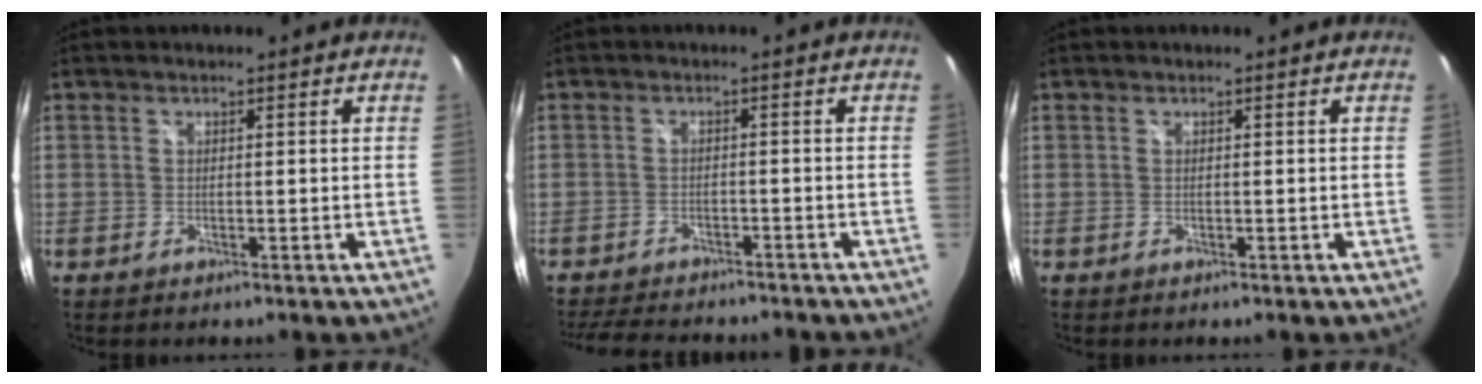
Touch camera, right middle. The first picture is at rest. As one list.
[{"total": 11.0, "force": [-9.8, 2.8, 4.3], "torque": [-0.099, -0.015, -0.143]}, {"total": 0.0}]